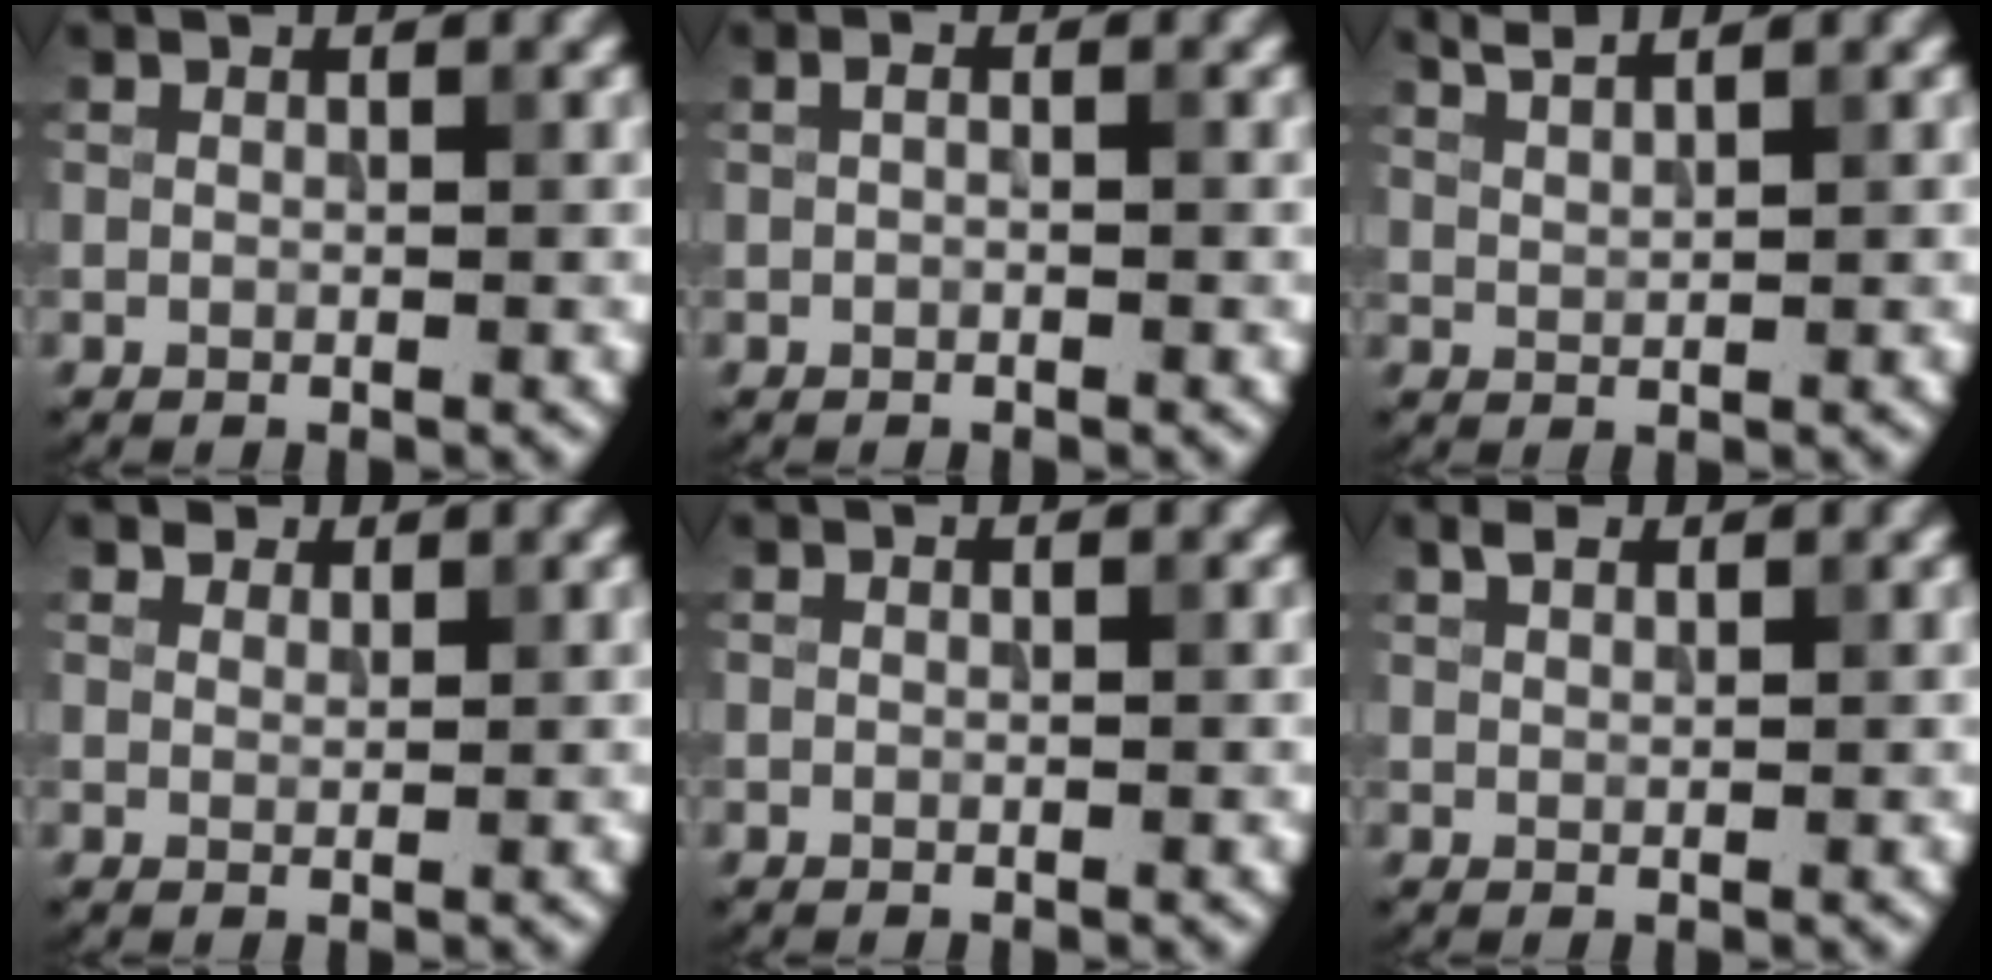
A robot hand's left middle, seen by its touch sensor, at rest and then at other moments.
{"total": 0.7, "force": [-0.1, 0.3, 0.7], "torque": [-0.015, 0.001, -0.002]}
{"total": 2.2, "force": [1.9, 0.4, 1.1], "torque": [-0.013, 0.006, 0.033]}
{"total": 1.7, "force": [1.5, 0.8, 0.3], "torque": [-0.010, -0.009, 0.027]}
{"total": 0.0}
{"total": 1.4, "force": [1.1, 0.6, 0.6], "torque": [-0.015, 0.004, 0.022]}